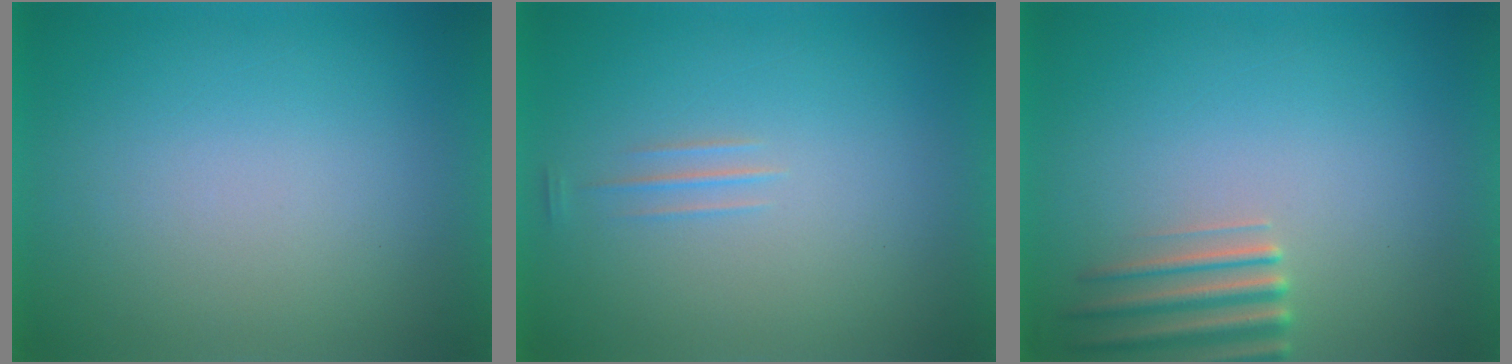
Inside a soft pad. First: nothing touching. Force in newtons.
{"total": 1.3}
{"total": 2.8}